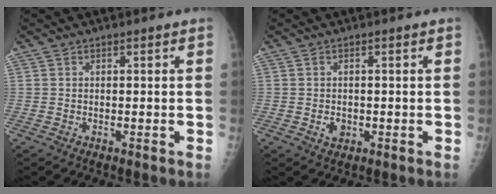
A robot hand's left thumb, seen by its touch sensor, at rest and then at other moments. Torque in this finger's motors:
{"motor_torque": [-0.13, 0.10, 0.00, -0.01, 0.00]}